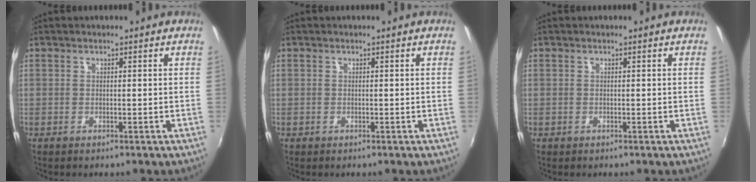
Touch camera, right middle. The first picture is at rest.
{"total": 1.0, "force": [0.4, -0.8, -0.3], "torque": [0.010, -0.003, 0.006]}
{"total": 0.9, "force": [0.4, -0.8, -0.3], "torque": [0.011, -0.003, 0.006]}